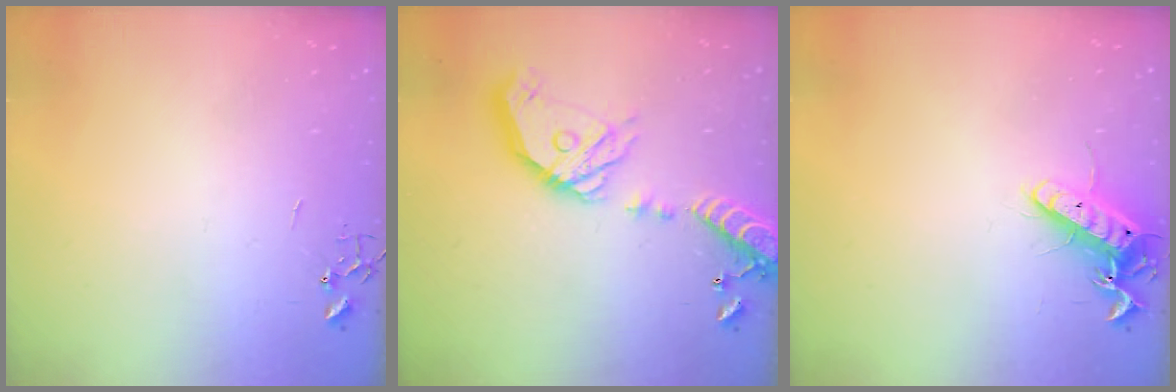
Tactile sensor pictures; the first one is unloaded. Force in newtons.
{"total": 21.8, "press": 21.5, "slide": 3.7}
{"total": 12.4, "press": 12.4, "slide": 1.1}